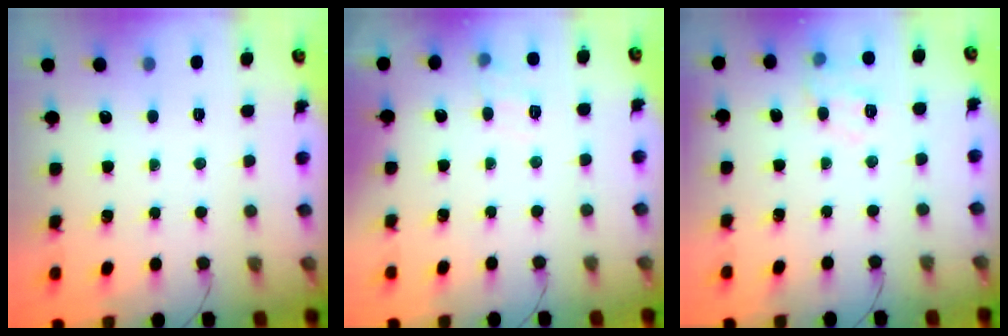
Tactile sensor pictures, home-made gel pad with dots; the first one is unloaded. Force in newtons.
{"total": 5.5, "press": 5.2, "slide": 1.8}
{"total": 9.4, "press": 9.4, "slide": 0.6}